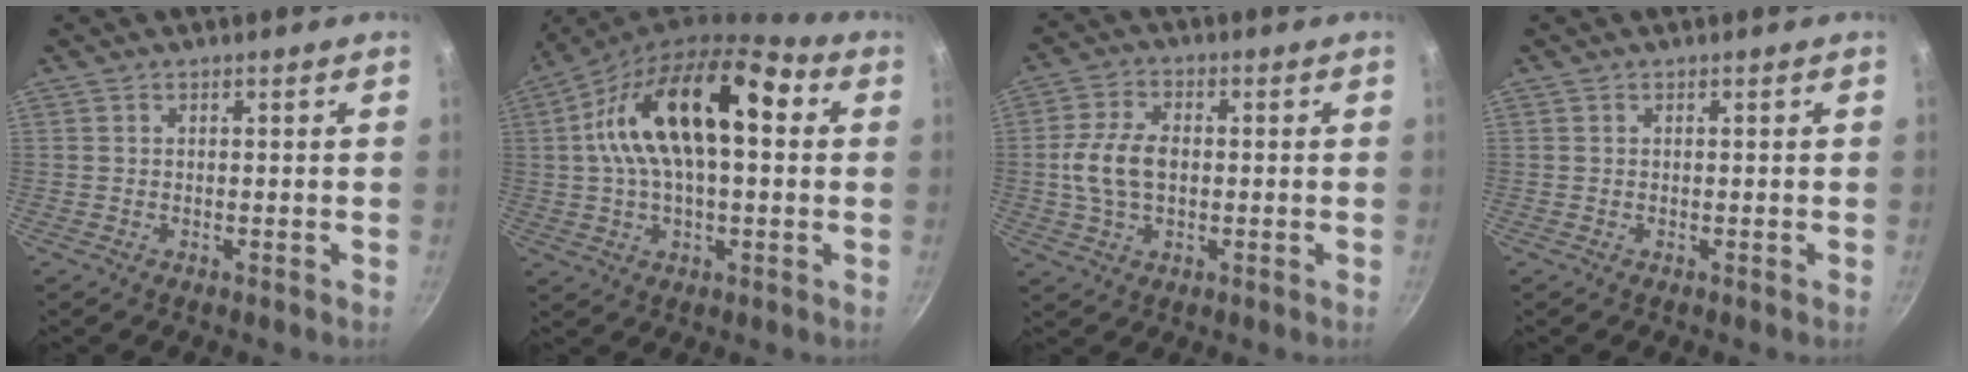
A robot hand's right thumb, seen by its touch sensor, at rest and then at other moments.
{"total": 17.5, "force": [3.6, 8.6, 14.9], "torque": [-0.227, 0.028, 0.046]}
{"total": 8.8, "force": [-0.2, 5.6, 6.7], "torque": [-0.128, 0.015, -0.007]}
{"total": 0.0}